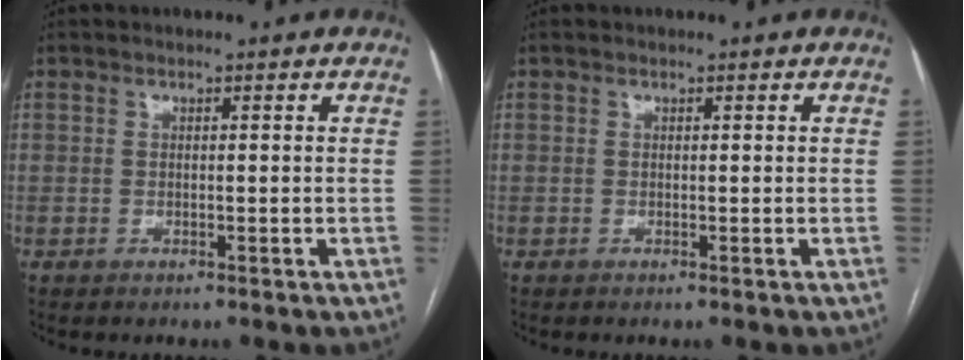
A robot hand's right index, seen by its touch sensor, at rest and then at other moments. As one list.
[{"total": 0.0}]